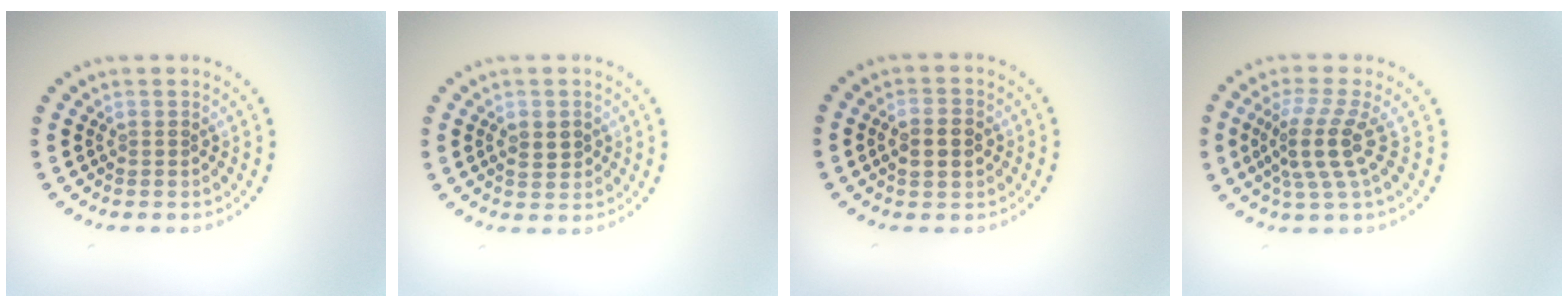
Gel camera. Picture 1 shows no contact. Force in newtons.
{"total": 1.6, "press": 1.6, "slide": 0.1}
{"total": 2.8, "press": 2.8, "slide": 0.2}
{"total": 4.0, "press": 2.8, "slide": 2.8}